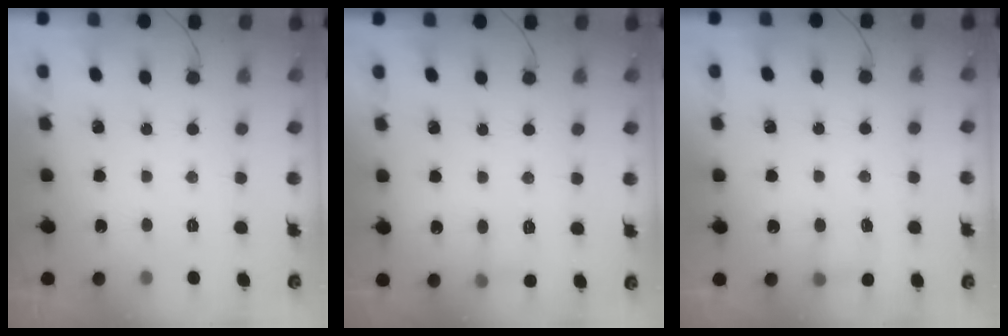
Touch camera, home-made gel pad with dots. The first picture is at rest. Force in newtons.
{"total": 3.9, "press": 3.7, "slide": 1.3}
{"total": 4.3, "press": 4.2, "slide": 1.2}